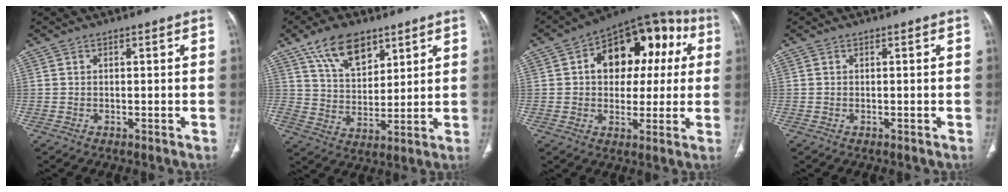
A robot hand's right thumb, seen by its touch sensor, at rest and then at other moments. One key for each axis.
{"total": 11.7, "fx": 7.1, "fy": 6.2, "fz": 6.8, "tx": -0.095, "ty": -0.033, "tz": 0.133}
{"total": 19.0, "fx": 4.0, "fy": 12.2, "fz": 14.0, "tx": -0.136, "ty": 0.035, "tz": 0.052}
{"total": 0.0}